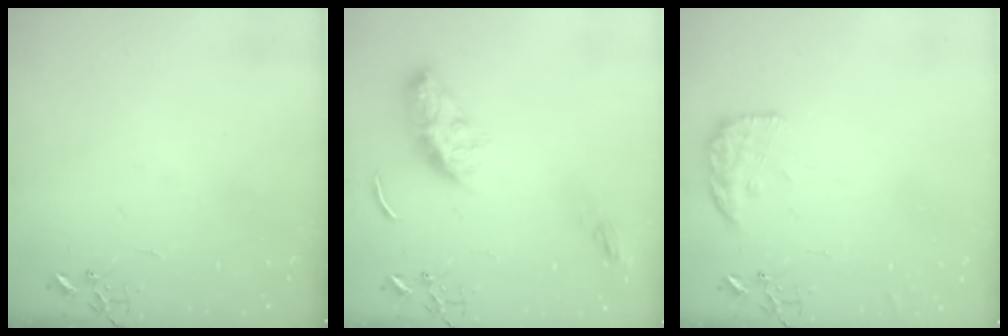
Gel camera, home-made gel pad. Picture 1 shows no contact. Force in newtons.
{"total": 9.9, "press": 9.9, "slide": 0.1}
{"total": 12.1, "press": 12.0, "slide": 0.6}